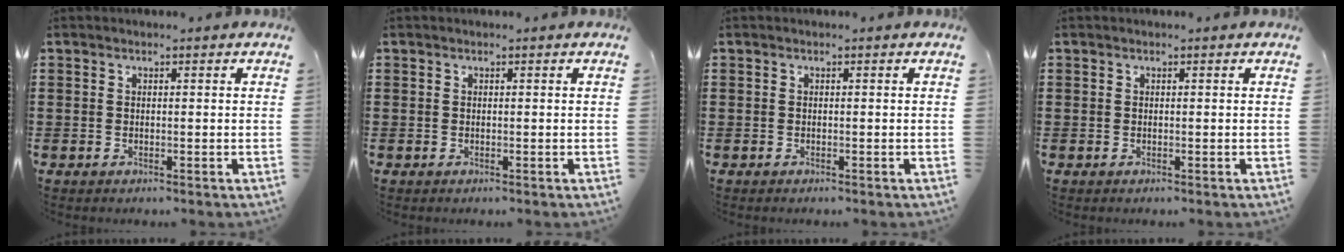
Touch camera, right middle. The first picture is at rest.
{"total": 0.0}
{"total": 0.0}
{"total": 0.0}